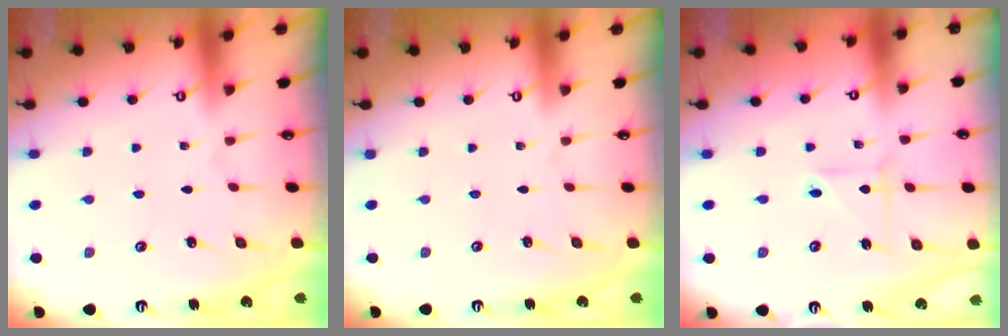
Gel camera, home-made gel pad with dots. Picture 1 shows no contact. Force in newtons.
{"total": 0.0}
{"total": 3.3, "press": 3.0, "slide": 1.4}